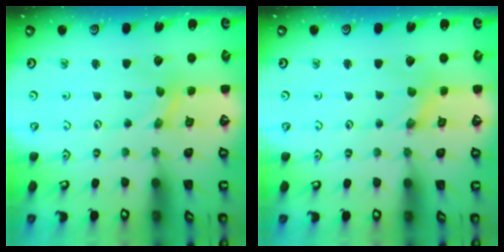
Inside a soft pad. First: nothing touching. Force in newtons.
{"total": 1.0, "press": 1.0, "slide": 0.2}